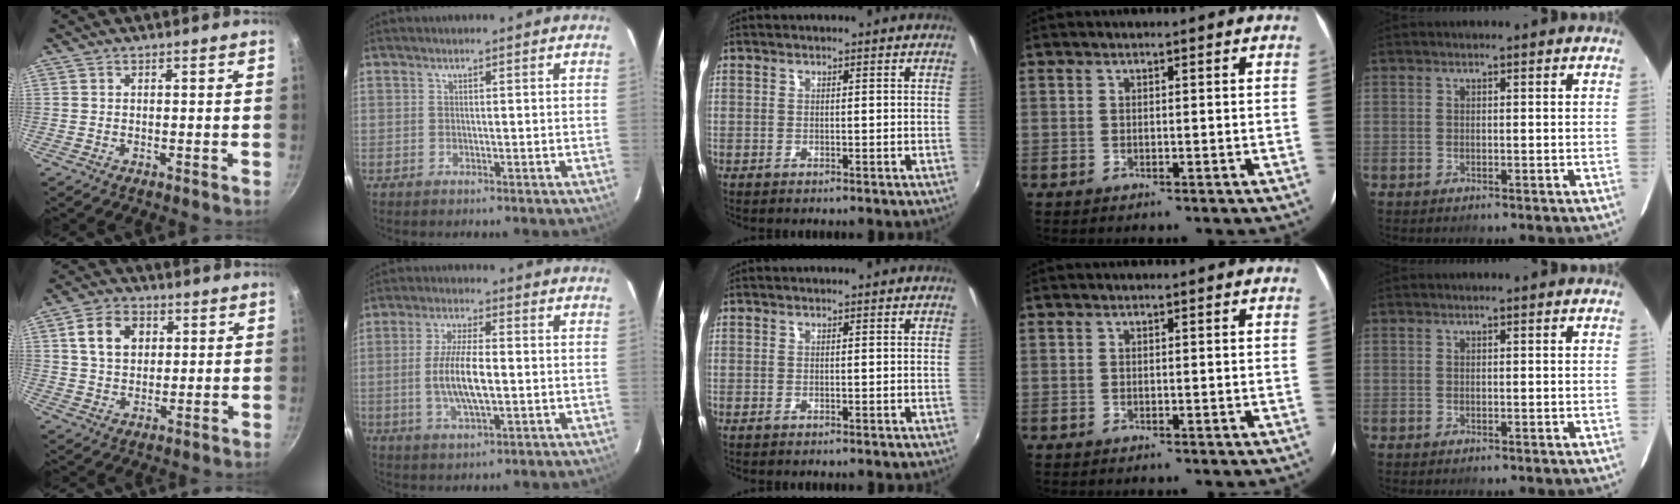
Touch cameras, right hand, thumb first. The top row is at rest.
{"thumb": {"total": 9.0, "force": [2.6, 6.7, 5.4], "torque": [-0.078, 0.005, 0.041]}, "index": {"total": 9.2, "force": [-0.9, 2.8, 8.7], "torque": [-0.171, -0.004, -0.017]}}